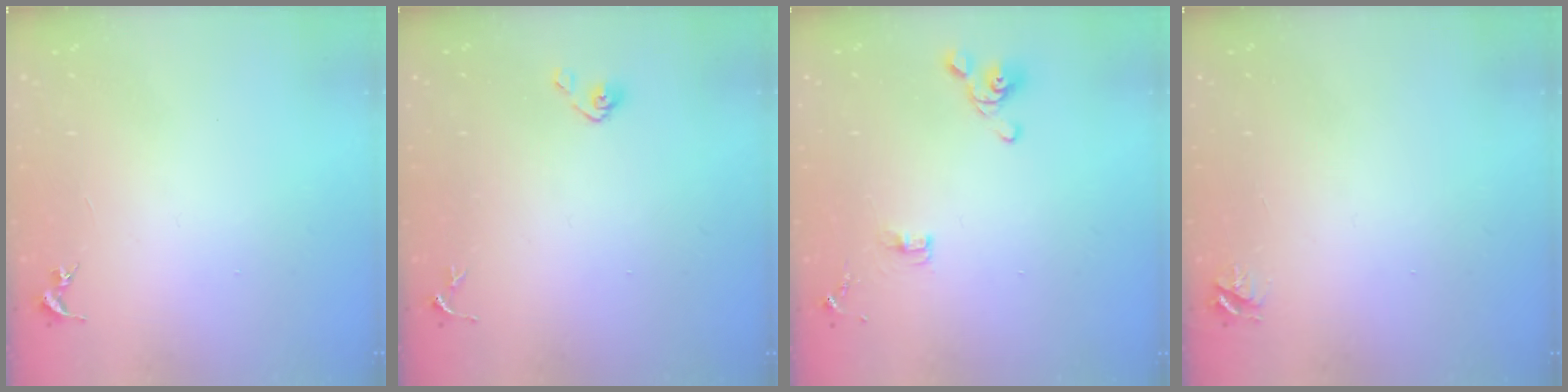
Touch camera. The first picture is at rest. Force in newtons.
{"total": 4.9, "press": 4.6, "slide": 1.8}
{"total": 7.7, "press": 7.3, "slide": 2.3}
{"total": 4.2, "press": 4.1, "slide": 0.5}